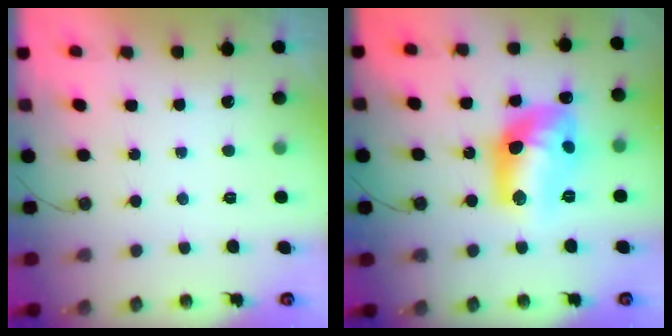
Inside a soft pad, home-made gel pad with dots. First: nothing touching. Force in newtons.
{"total": 15.2, "press": 15.1, "slide": 1.1}